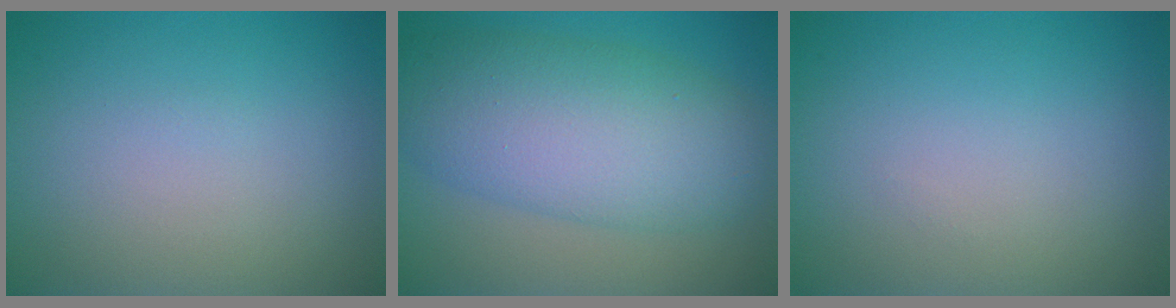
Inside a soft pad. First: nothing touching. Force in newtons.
{"total": 9.1, "press": 9.1, "slide": 0.0}
{"total": 0.0}